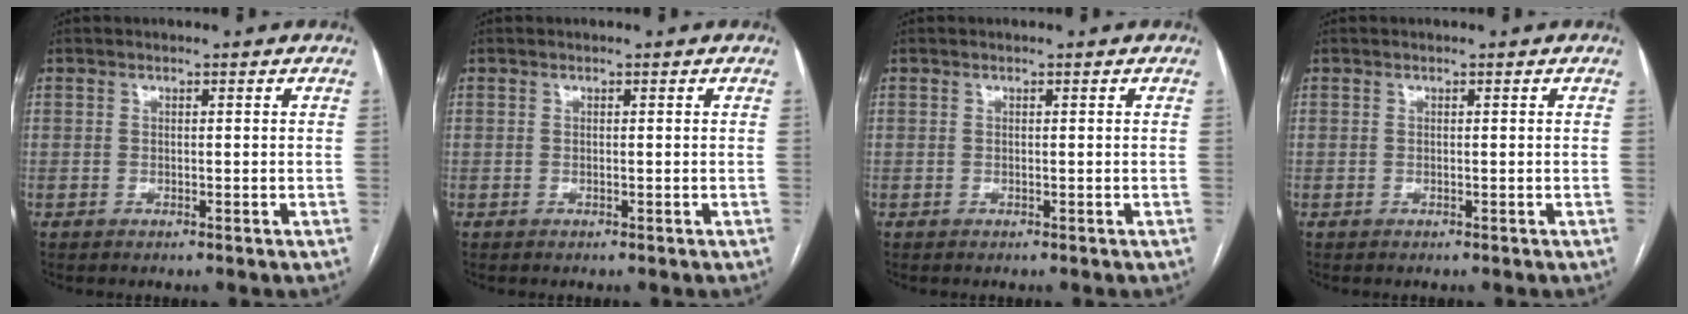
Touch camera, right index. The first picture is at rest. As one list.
[{"total": 0.0}, {"total": 0.0}, {"total": 0.0}]